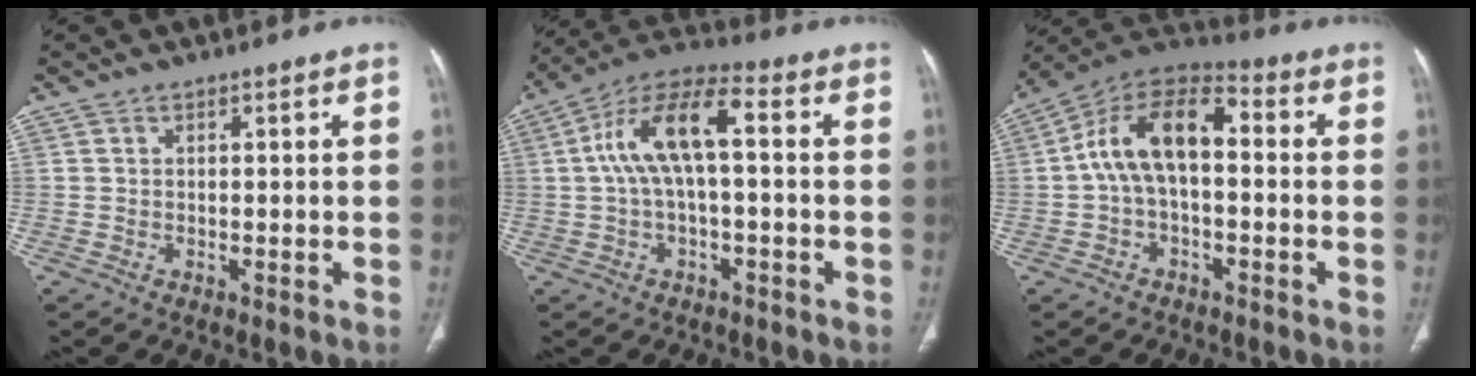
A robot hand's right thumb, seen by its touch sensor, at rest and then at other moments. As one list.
[{"total": 11.7, "force": [0.9, 4.6, 10.7], "torque": [-0.214, 0.041, 0.010]}, {"total": 13.1, "force": [0.2, 7.2, 10.9], "torque": [-0.182, 0.044, -0.011]}]